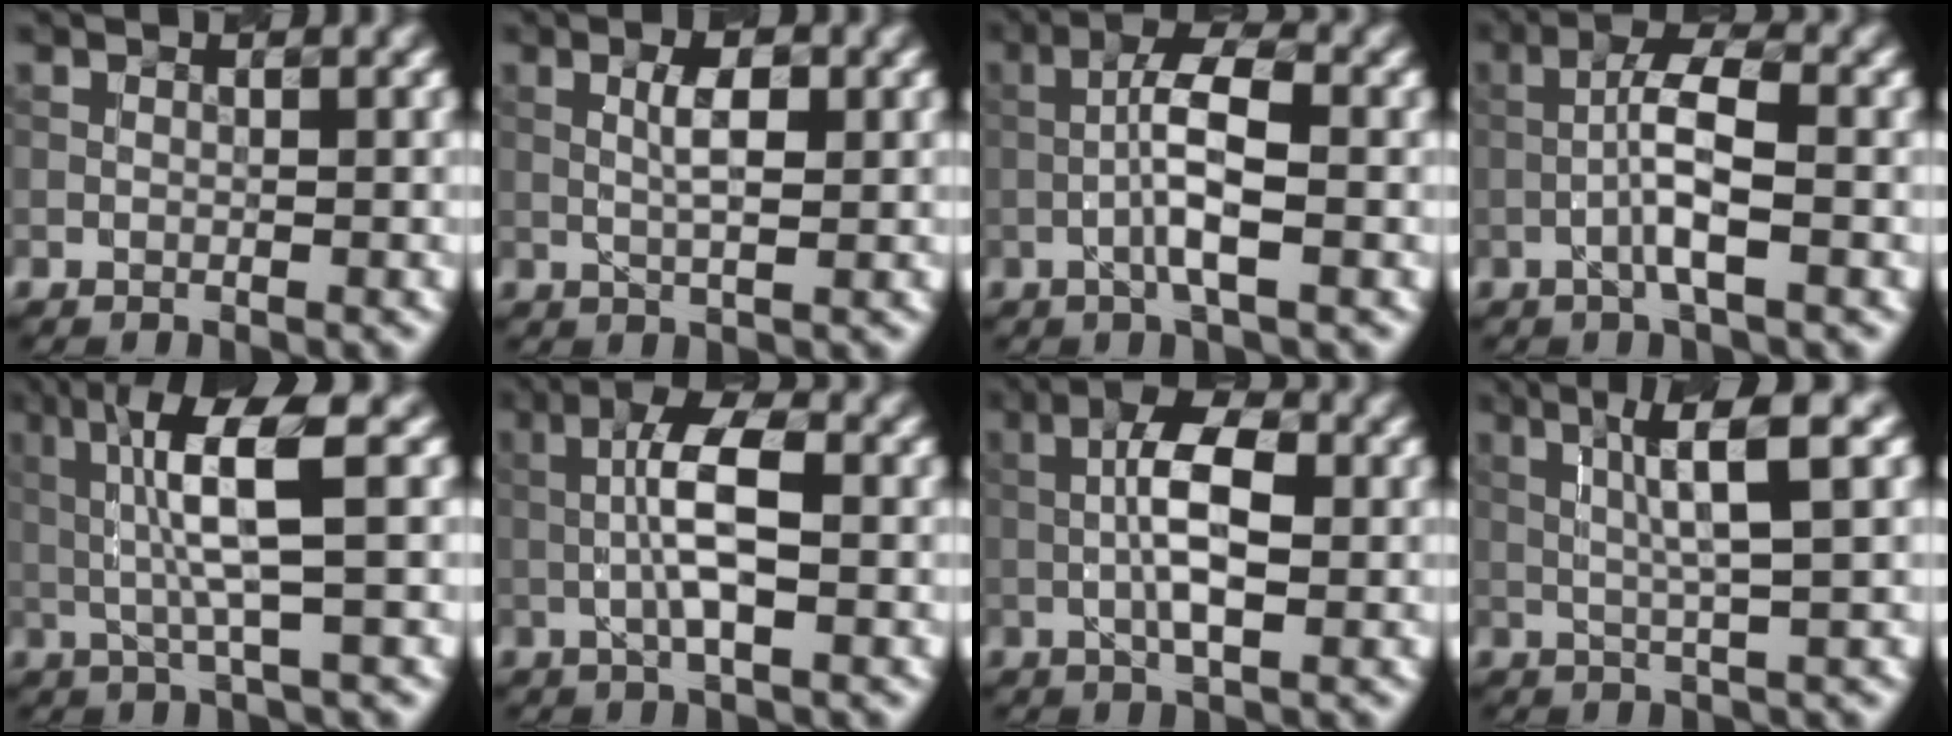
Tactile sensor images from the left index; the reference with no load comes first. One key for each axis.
{"total": 2.8, "fx": 0.5, "fy": 0.7, "fz": 2.6, "tx": -0.051, "ty": 0.003, "tz": 0.008}
{"total": 4.7, "fx": -1.0, "fy": 0.8, "fz": 4.5, "tx": -0.088, "ty": 0.015, "tz": -0.027}
{"total": 4.2, "fx": -1.1, "fy": 0.5, "fz": 4.0, "tx": -0.077, "ty": 0.015, "tz": -0.028}
{"total": 6.1, "fx": 1.0, "fy": 0.6, "fz": 6.0, "tx": -0.129, "ty": 0.007, "tz": 0.023}
{"total": 5.2, "fx": -0.1, "fy": 1.3, "fz": 5.1, "tx": -0.097, "ty": 0.011, "tz": -0.010}
{"total": 5.9, "fx": 0.1, "fy": 2.1, "fz": 5.5, "tx": -0.104, "ty": 0.009, "tz": -0.008}
{"total": 5.4, "fx": 1.6, "fy": 0.5, "fz": 5.1, "tx": -0.091, "ty": 0.009, "tz": 0.031}